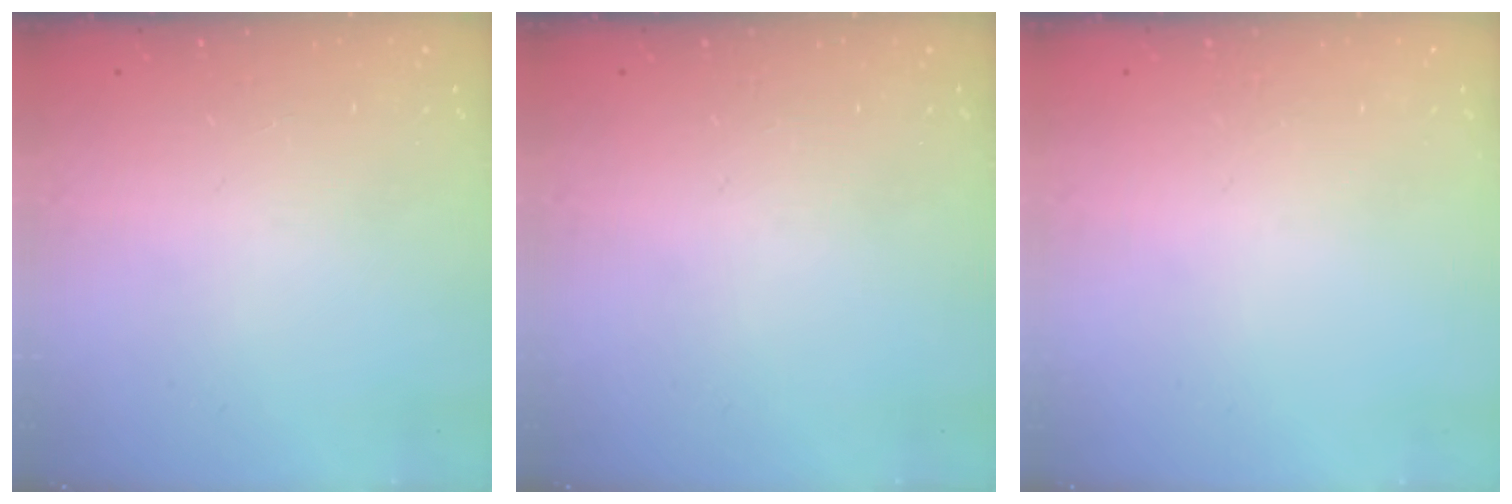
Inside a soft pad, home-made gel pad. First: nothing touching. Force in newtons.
{"total": 0.0}
{"total": 0.0}